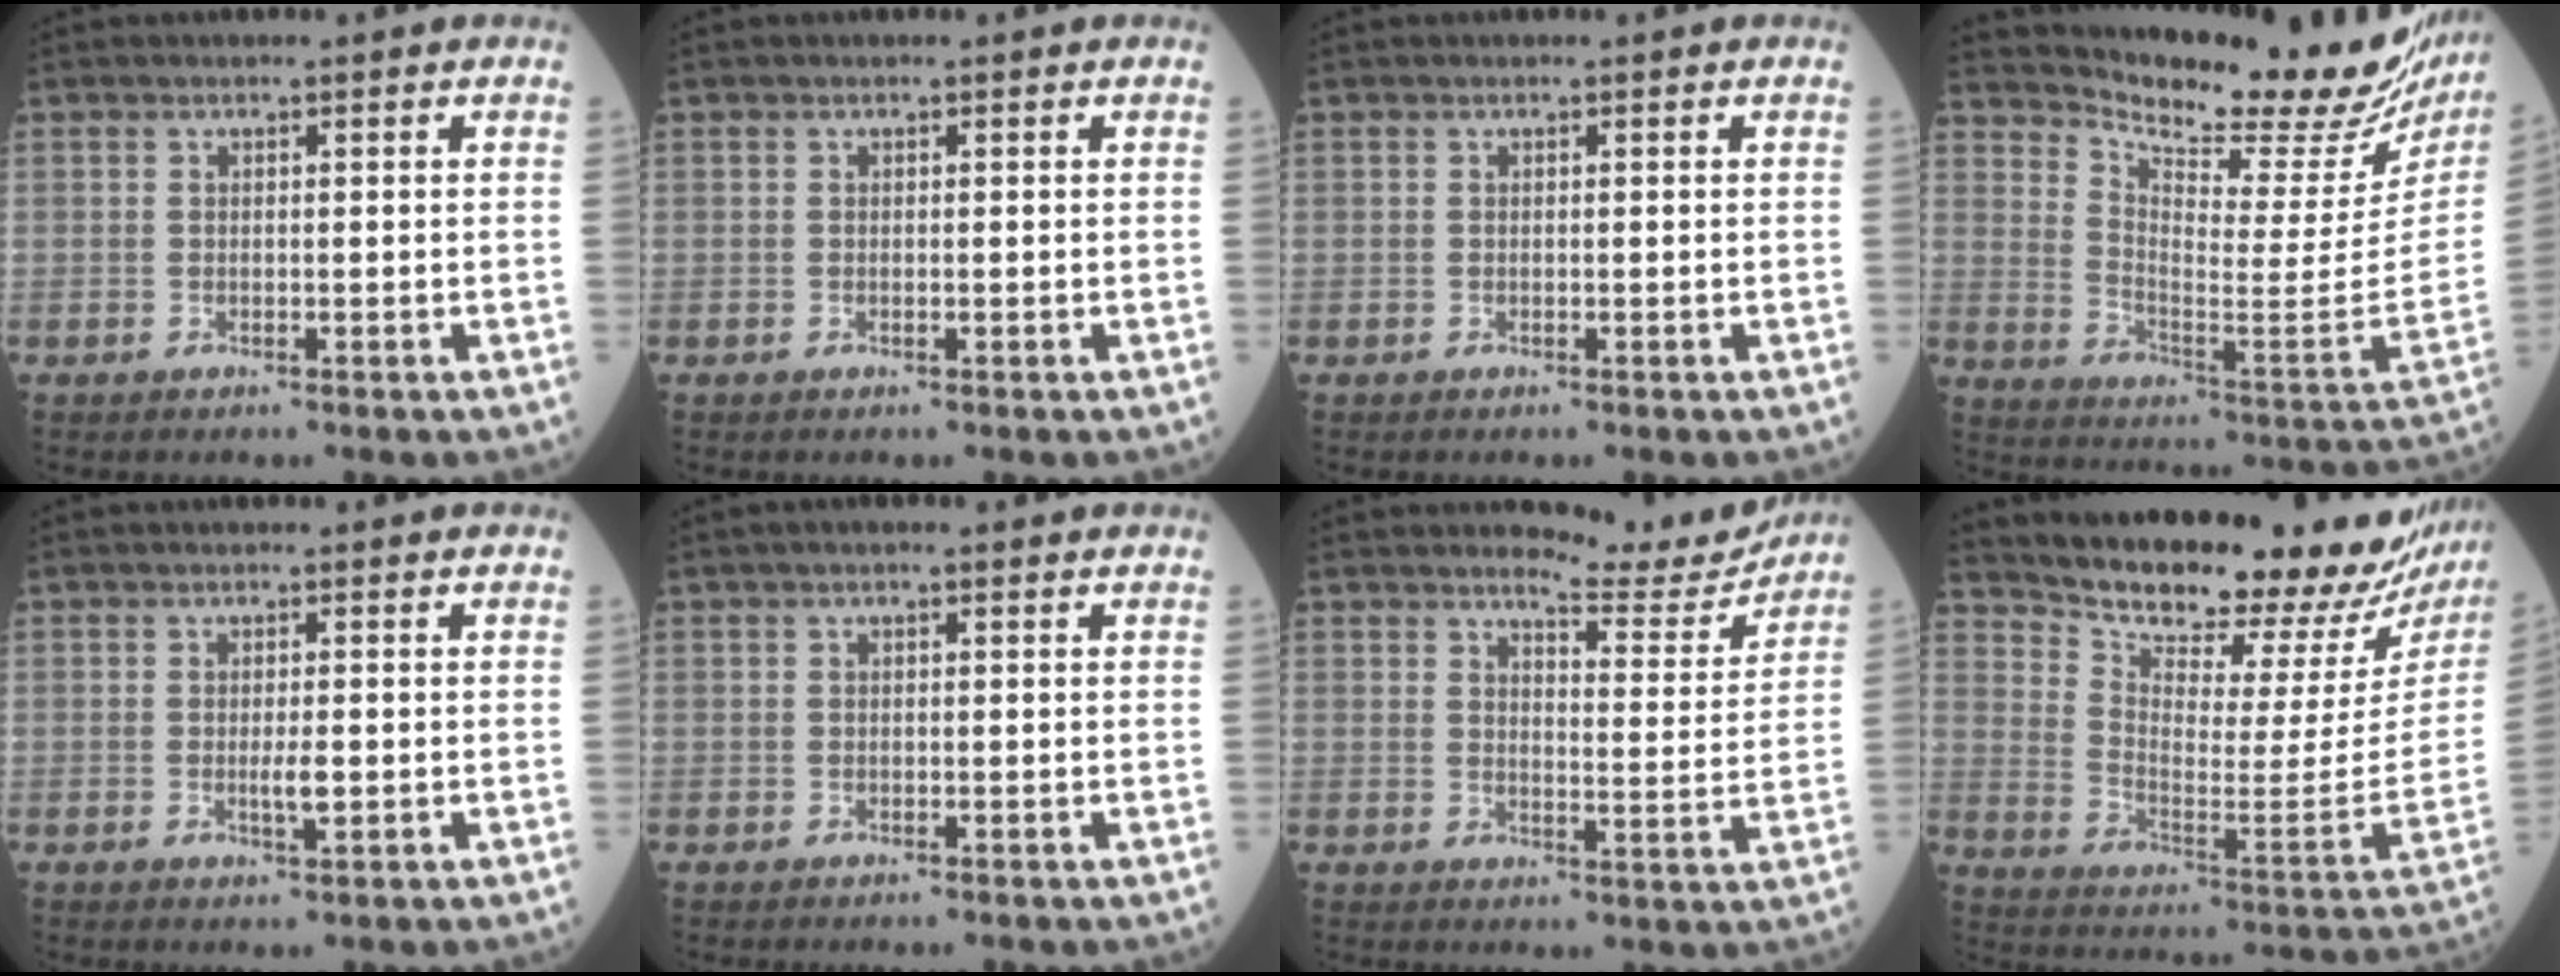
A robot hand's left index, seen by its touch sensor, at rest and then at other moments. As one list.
[{"total": 0.0}, {"total": 0.0}, {"total": 24.4, "force": [22.2, 3.9, 9.4], "torque": [-0.158, -0.088, 0.297]}, {"total": 2.1, "force": [-0.2, 0.4, 2.0], "torque": [-0.038, -0.002, -0.001]}, {"total": 1.2, "force": [0.7, 0.4, 0.8], "torque": [-0.019, 0.013, 0.006]}, {"total": 7.6, "force": [7.6, 0.5, 0.3], "torque": [-0.009, -0.031, 0.097]}, {"total": 23.0, "force": [21.6, 3.3, 7.2], "torque": [-0.125, -0.102, 0.295]}]